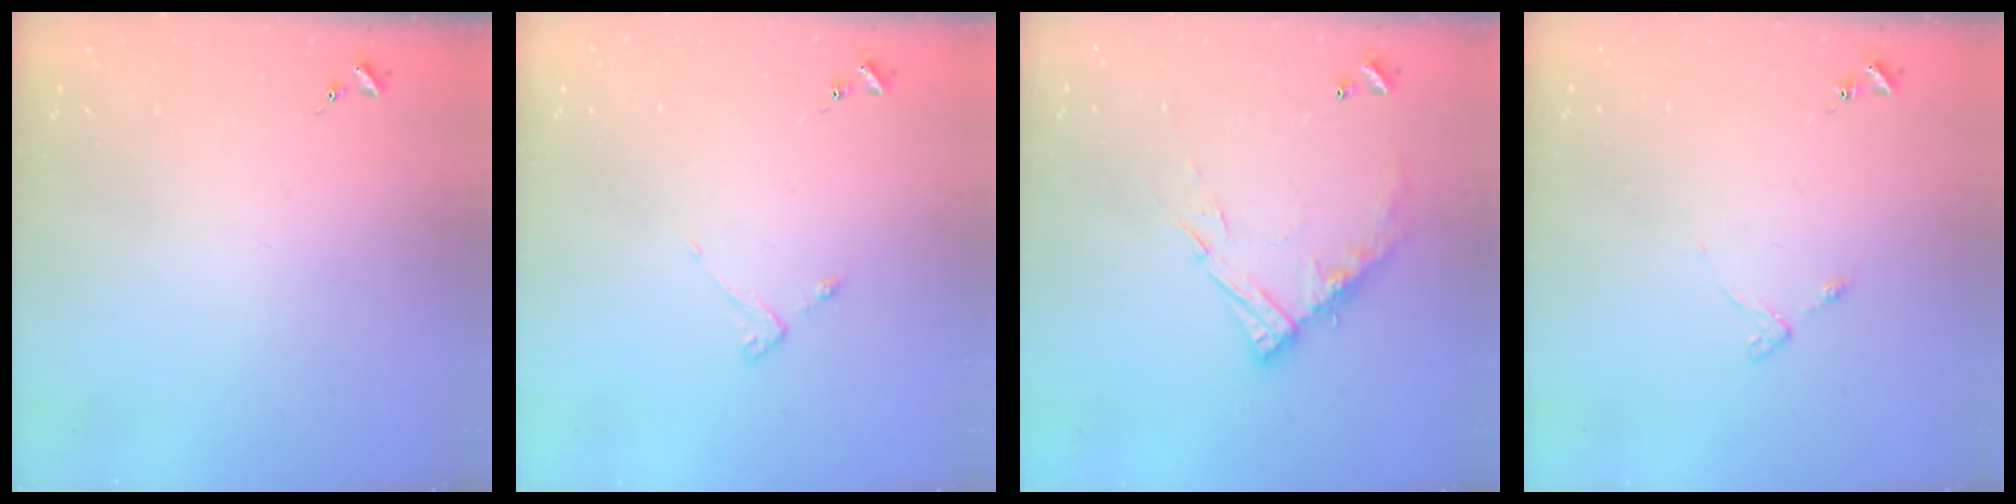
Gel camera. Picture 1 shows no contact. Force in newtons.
{"total": 2.6, "press": 2.6, "slide": 0.5}
{"total": 13.3, "press": 13.2, "slide": 1.2}
{"total": 4.3, "press": 4.2, "slide": 0.5}